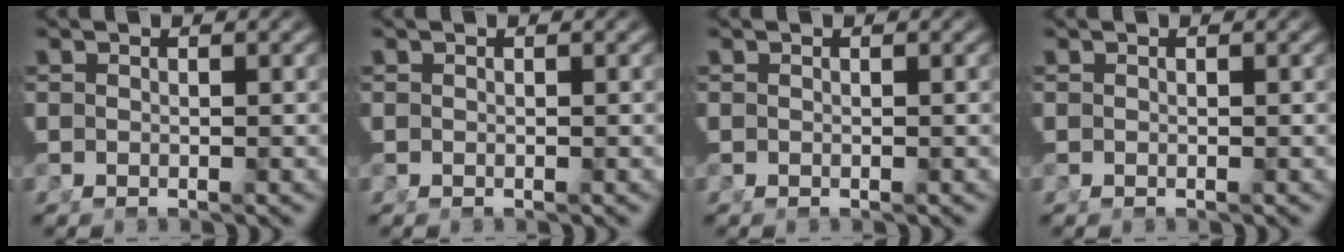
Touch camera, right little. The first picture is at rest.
{"total": 0.0}
{"total": 0.0}
{"total": 0.0}